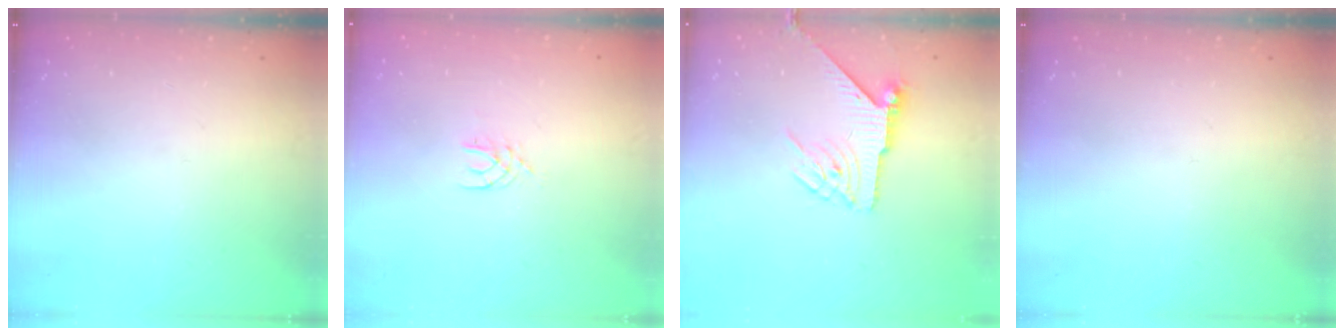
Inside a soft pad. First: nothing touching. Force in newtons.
{"total": 2.9, "press": 2.9, "slide": 0.4}
{"total": 6.4, "press": 6.4, "slide": 0.1}
{"total": 0.0}